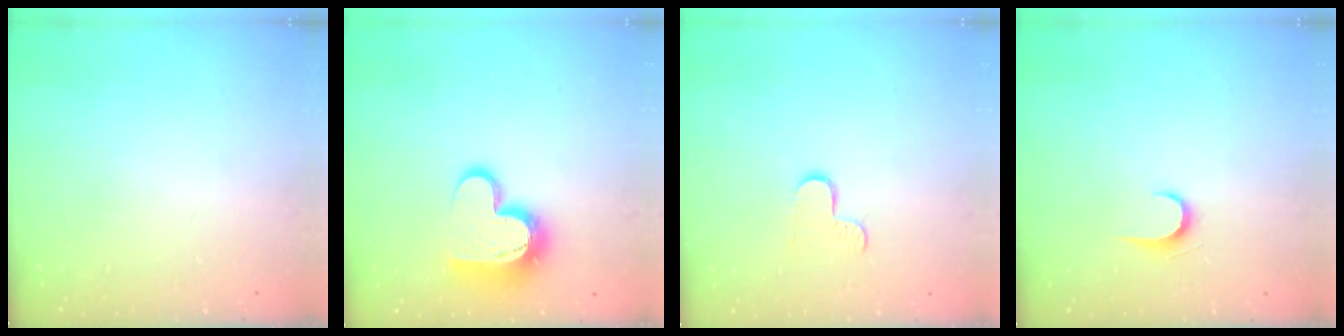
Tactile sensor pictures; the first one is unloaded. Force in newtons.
{"total": 14.7, "press": 14.6, "slide": 1.1}
{"total": 4.5, "press": 4.5, "slide": 0.4}
{"total": 6.0, "press": 6.0, "slide": 0.7}